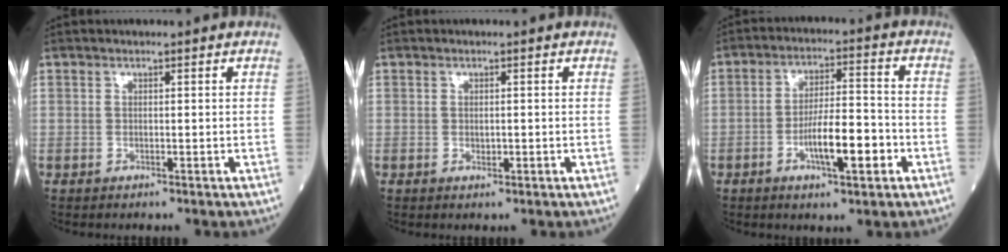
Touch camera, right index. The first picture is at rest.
{"total": 0.8, "force": [-0.1, 0.5, 0.7], "torque": [-0.010, -0.001, -0.001]}
{"total": 8.8, "force": [-3.2, 1.8, 8.0], "torque": [-0.141, 0.005, -0.053]}